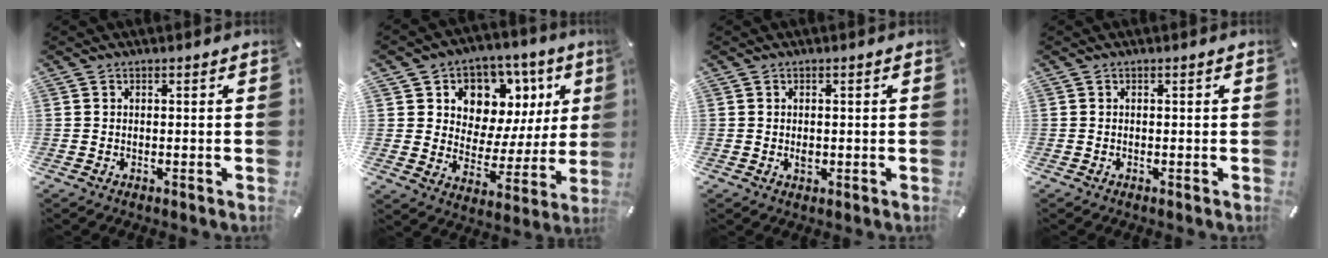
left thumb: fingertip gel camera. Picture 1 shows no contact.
{"total": 8.8, "force": [4.3, 7.4, 2.2], "torque": [-0.029, -0.055, 0.077]}
{"total": 1.3, "force": [-0.1, 0.9, 0.9], "torque": [-0.017, 0.004, -0.004]}
{"total": 0.0}